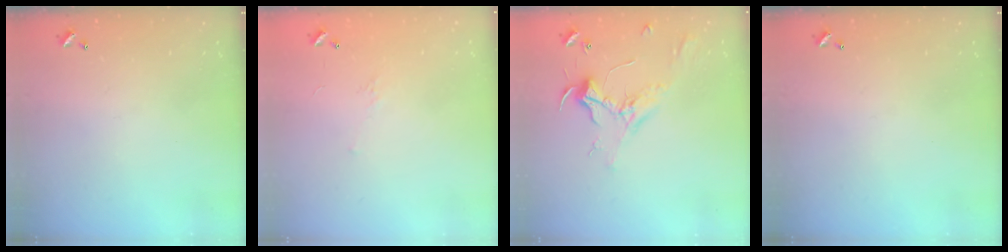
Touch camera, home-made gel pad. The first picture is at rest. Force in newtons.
{"total": 5.7, "press": 5.5, "slide": 1.1}
{"total": 2.5, "press": 2.3, "slide": 0.8}
{"total": 0.0}